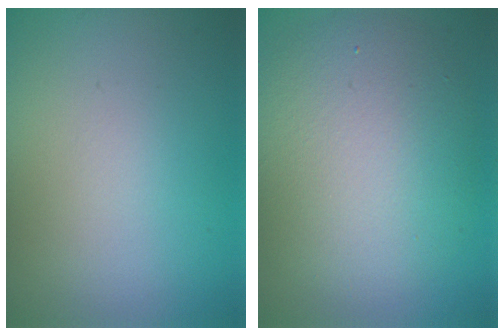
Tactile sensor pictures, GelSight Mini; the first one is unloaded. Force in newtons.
{"total": 8.3, "press": 8.2, "slide": 0.2}